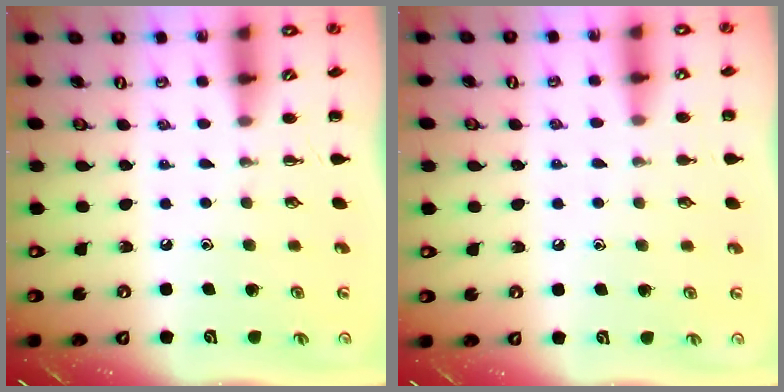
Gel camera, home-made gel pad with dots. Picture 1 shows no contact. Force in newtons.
{"total": 6.6, "press": 6.3, "slide": 2.2}